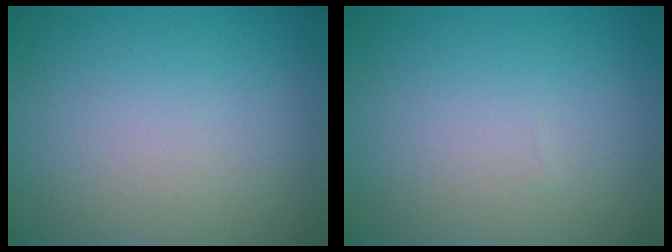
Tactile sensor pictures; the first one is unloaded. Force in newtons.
{"total": 0.0}